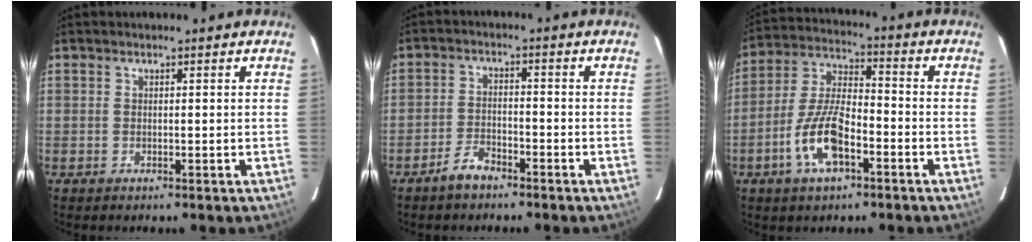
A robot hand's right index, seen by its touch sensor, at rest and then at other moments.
{"total": 4.5, "force": [-3.6, 1.8, 2.0], "torque": [-0.055, 0.006, -0.065]}
{"total": 11.7, "force": [-5.3, 4.7, 9.3], "torque": [-0.198, 0.004, -0.099]}